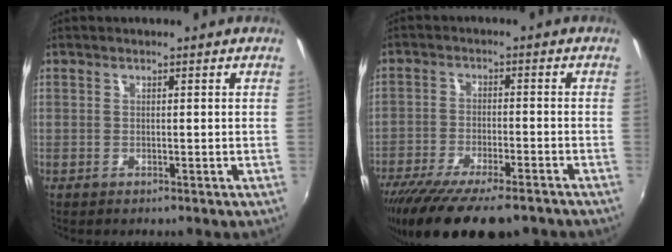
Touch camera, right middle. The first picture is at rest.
{"total": 17.4, "force": [-13.7, 4.4, 9.8], "torque": [-0.196, -0.052, -0.216]}